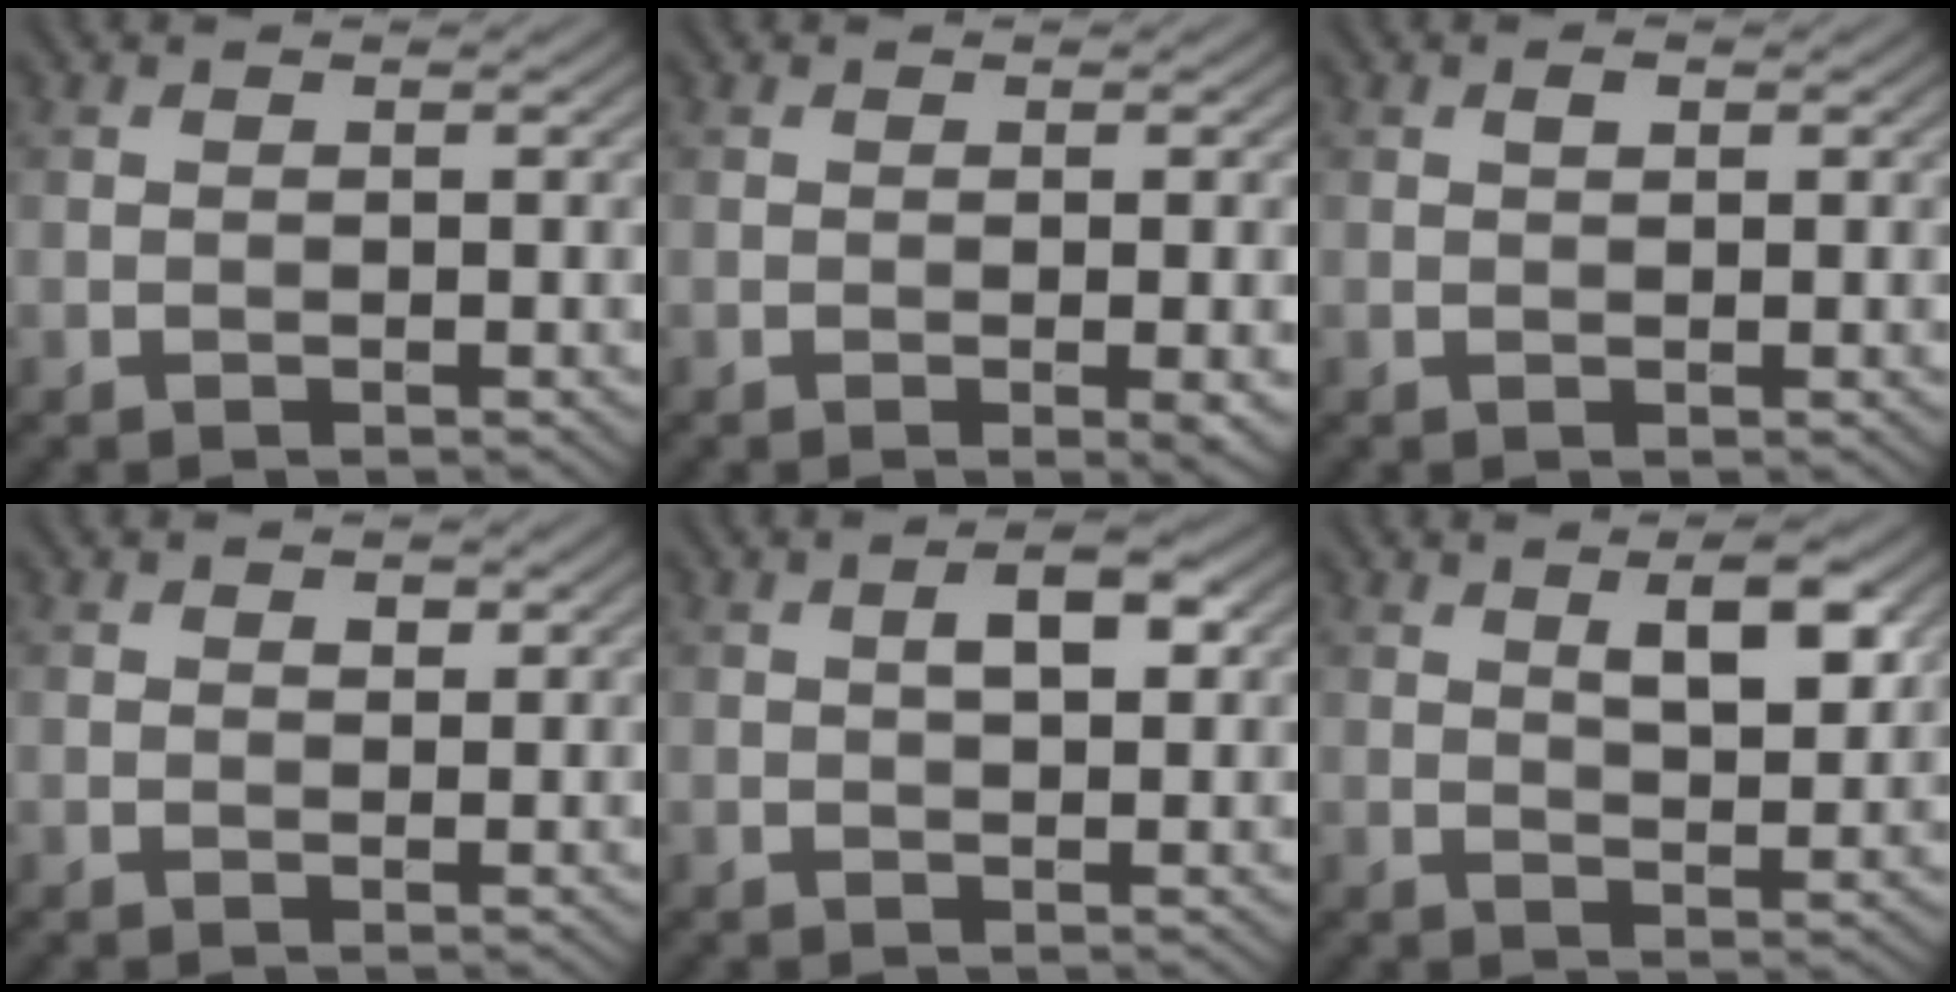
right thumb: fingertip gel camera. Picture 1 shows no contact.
{"total": 1.9, "force": [-0.4, 0.1, 1.8], "torque": [-0.031, -0.002, -0.006]}
{"total": 0.9, "force": [0.4, 0.4, 0.7], "torque": [-0.012, -0.001, 0.007]}
{"total": 1.0, "force": [0.5, 0.6, 0.6], "torque": [-0.007, -0.002, 0.009]}
{"total": 3.5, "force": [0.9, 1.4, 3.1], "torque": [-0.047, 0.005, 0.012]}
{"total": 5.7, "force": [2.4, 2.0, 4.7], "torque": [-0.075, -0.002, 0.039]}